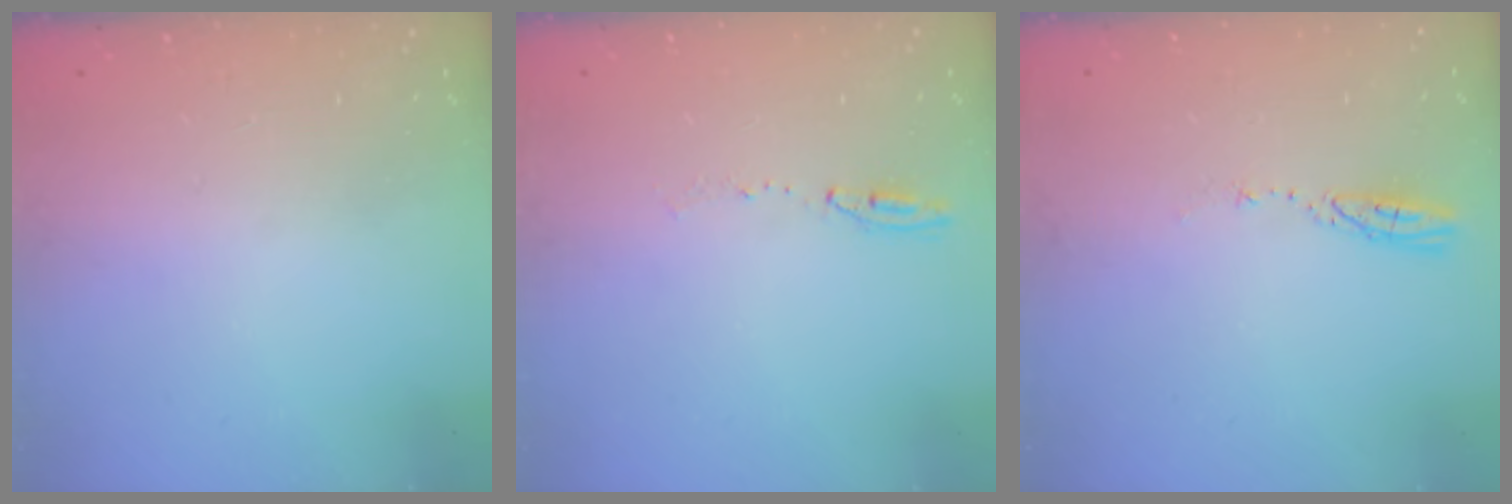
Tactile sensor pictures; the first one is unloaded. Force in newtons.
{"total": 5.7, "press": 5.7, "slide": 0.7}
{"total": 3.7, "press": 3.6, "slide": 0.3}